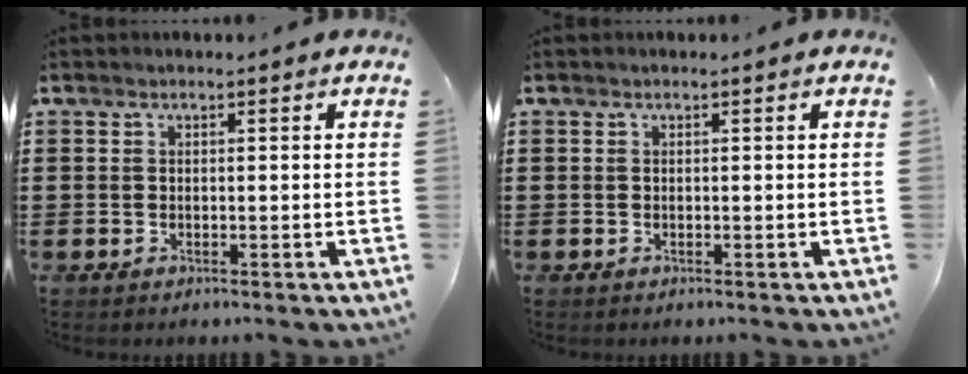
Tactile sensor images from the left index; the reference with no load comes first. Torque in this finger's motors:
{"motor_torque": [-0.04, 0.00, 0.01, 0.00]}